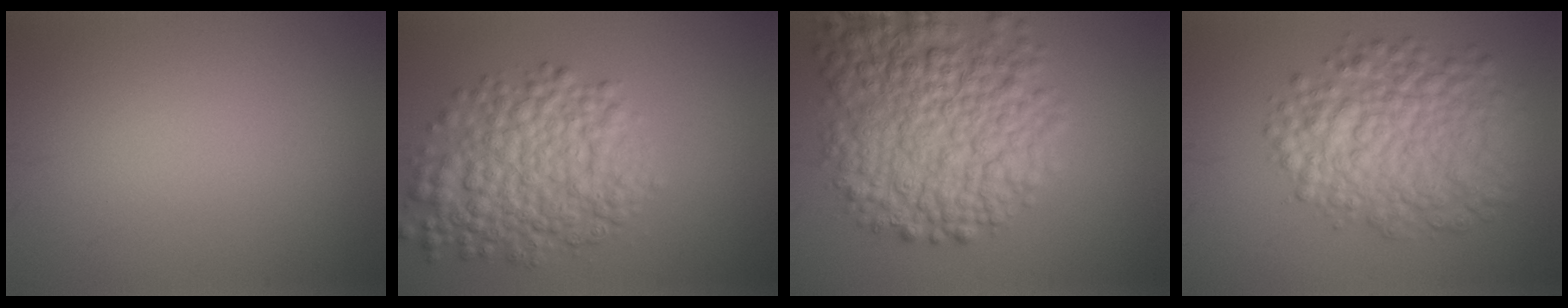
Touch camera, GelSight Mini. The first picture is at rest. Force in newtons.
{"total": 7.6, "press": 7.6, "slide": 0.2}
{"total": 10.3, "press": 10.3, "slide": 0.4}
{"total": 7.8, "press": 7.8, "slide": 0.2}